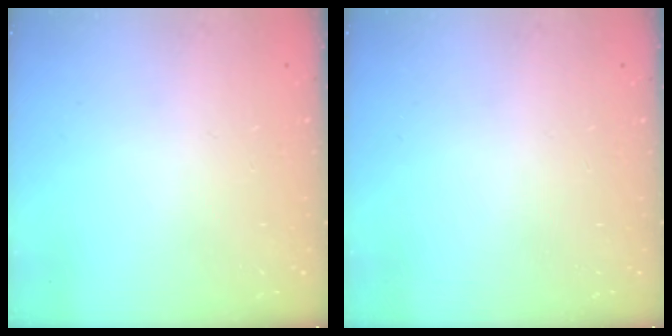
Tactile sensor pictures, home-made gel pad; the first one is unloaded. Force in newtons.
{"total": 0.0}